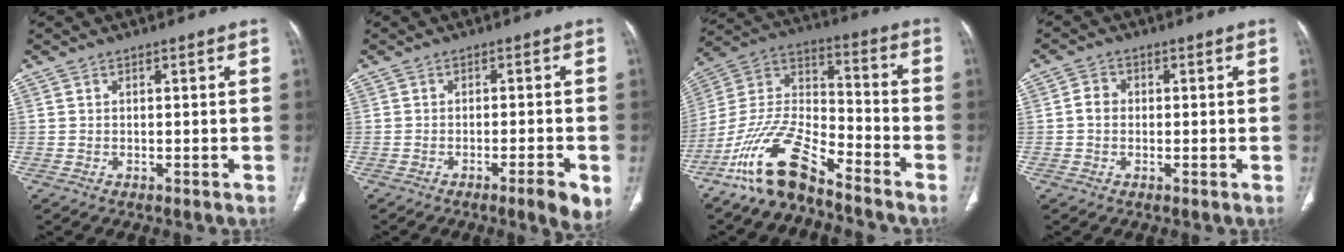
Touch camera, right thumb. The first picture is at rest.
{"total": 5.0, "force": [-2.4, 0.6, 4.4], "torque": [-0.063, 0.004, -0.034]}
{"total": 14.5, "force": [-11.0, 4.4, 8.4], "torque": [-0.160, 0.082, -0.216]}
{"total": 3.1, "force": [-0.3, 2.7, 1.5], "torque": [-0.016, 0.012, -0.012]}